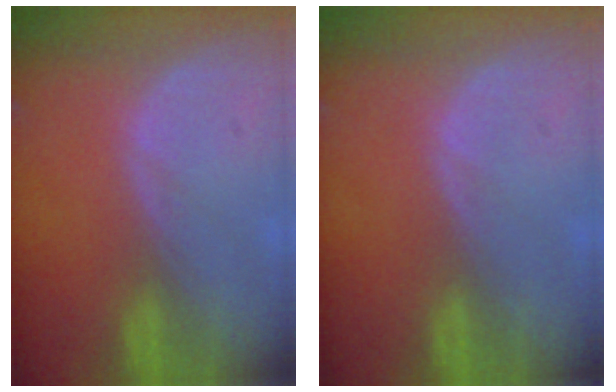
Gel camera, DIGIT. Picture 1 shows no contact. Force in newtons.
{"total": 0.0}